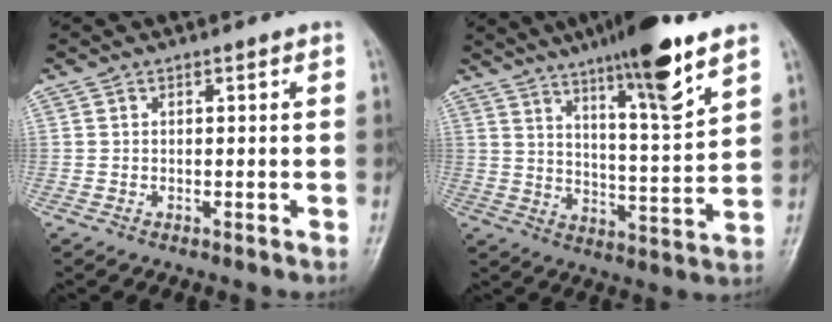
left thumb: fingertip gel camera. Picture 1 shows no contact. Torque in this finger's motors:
{"motor_torque": [3.54, 1.37, 1.44, -1.33, 0.43]}